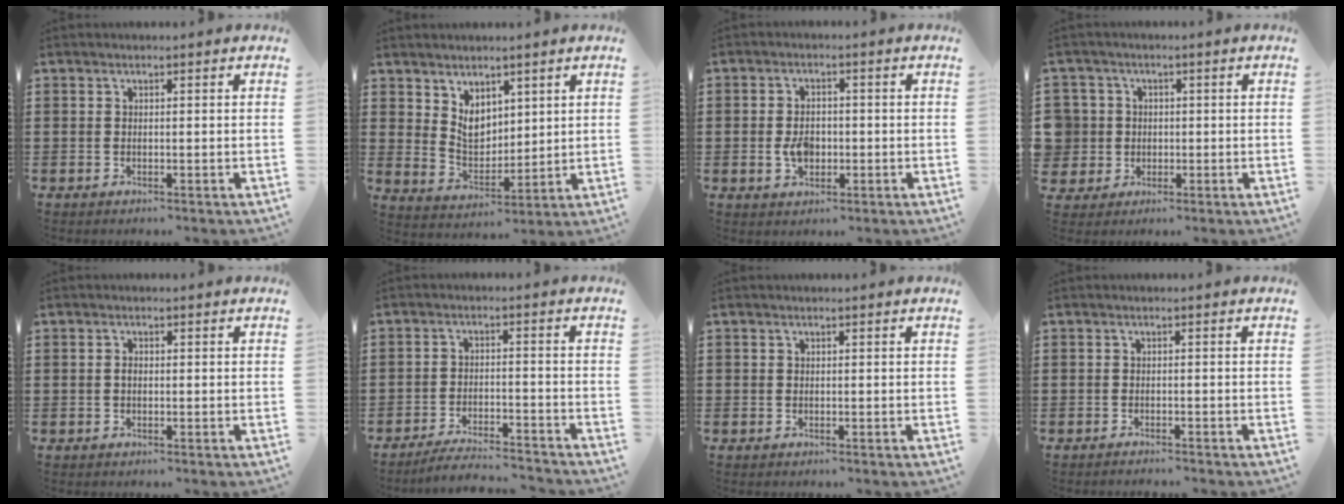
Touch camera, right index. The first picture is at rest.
{"total": 5.5, "force": [3.3, 3.6, 2.5], "torque": [-0.056, -0.005, 0.060]}
{"total": 3.8, "force": [-0.6, 2.6, 2.8], "torque": [-0.064, 0.001, -0.012]}
{"total": 4.9, "force": [0.0, 4.8, 0.6], "torque": [-0.049, 0.009, -0.005]}
{"total": 1.0, "force": [-0.1, 0.6, 0.8], "torque": [-0.018, 0.000, -0.003]}
{"total": 4.5, "force": [-4.4, -0.1, 1.2], "torque": [-0.028, -0.004, -0.089]}
{"total": 0.0}
{"total": 1.2, "force": [-1.2, -0.1, 0.0], "torque": [-0.002, 0.001, -0.025]}